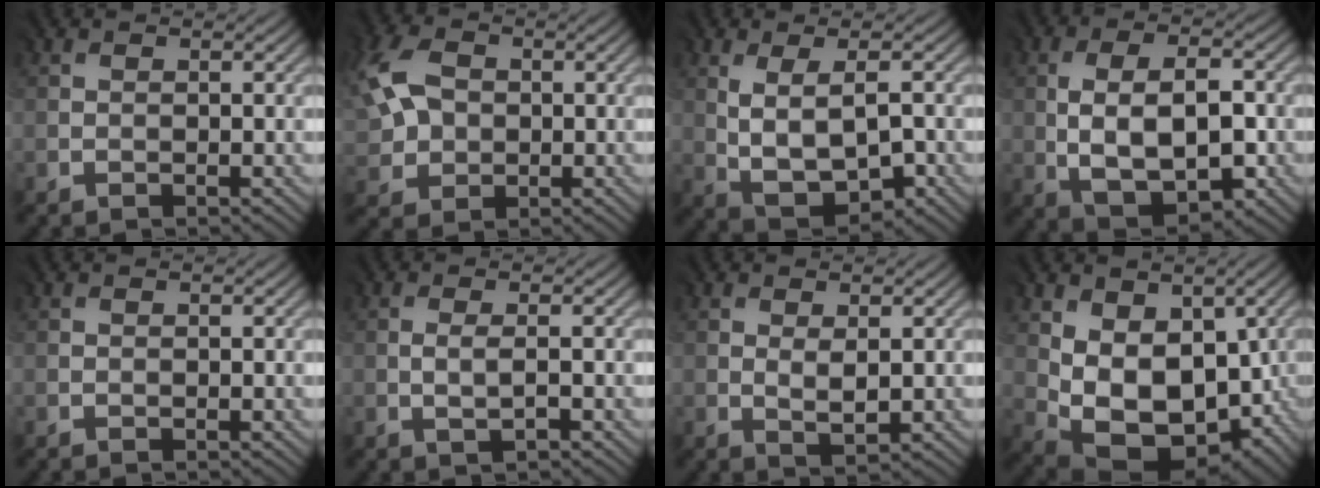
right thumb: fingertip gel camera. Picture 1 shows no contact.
{"total": 8.1, "force": [1.2, 6.2, 5.1], "torque": [-0.151, 0.012, 0.014]}
{"total": 6.1, "force": [-0.1, 3.3, 5.1], "torque": [-0.103, -0.010, 0.008]}
{"total": 9.2, "force": [-0.9, 5.1, 7.6], "torque": [-0.148, -0.007, -0.011]}
{"total": 0.0}
{"total": 1.3, "force": [-0.4, 0.2, 1.2], "torque": [-0.027, -0.003, -0.005]}
{"total": 2.1, "force": [0.6, 1.0, 1.8], "torque": [-0.039, -0.006, 0.020]}
{"total": 10.7, "force": [0.1, 7.3, 7.8], "torque": [-0.163, -0.029, 0.011]}